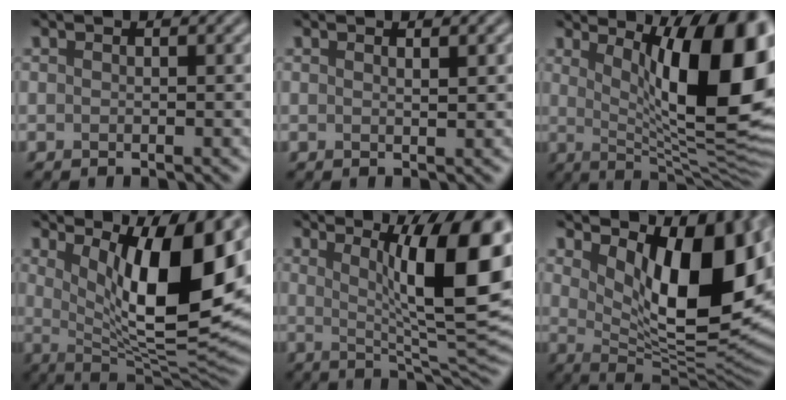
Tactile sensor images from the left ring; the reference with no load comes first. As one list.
[{"total": 0.9, "force": [0.5, 0.2, 0.7], "torque": [-0.007, 0.001, 0.008]}, {"total": 15.2, "force": [3.8, 4.7, 13.9], "torque": [-0.155, -0.005, 0.062]}, {"total": 12.8, "force": [3.7, 4.0, 11.6], "torque": [-0.156, -0.014, 0.064]}, {"total": 13.0, "force": [3.3, 3.1, 12.2], "torque": [-0.140, -0.007, 0.052]}, {"total": 12.3, "force": [3.6, 5.2, 10.5], "torque": [-0.151, -0.012, 0.063]}]